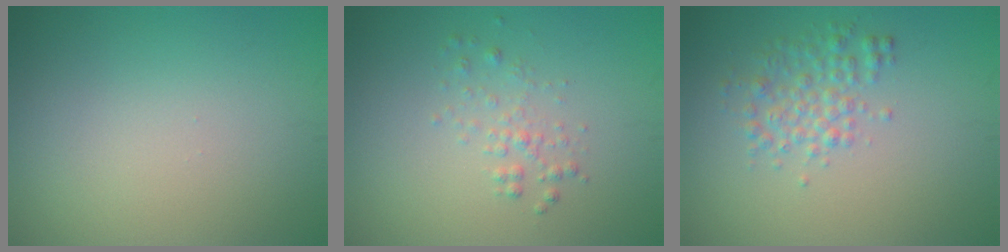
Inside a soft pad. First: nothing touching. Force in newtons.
{"total": 1.3, "press": 1.3, "slide": 0.1}
{"total": 2.5, "press": 2.5, "slide": 0.0}